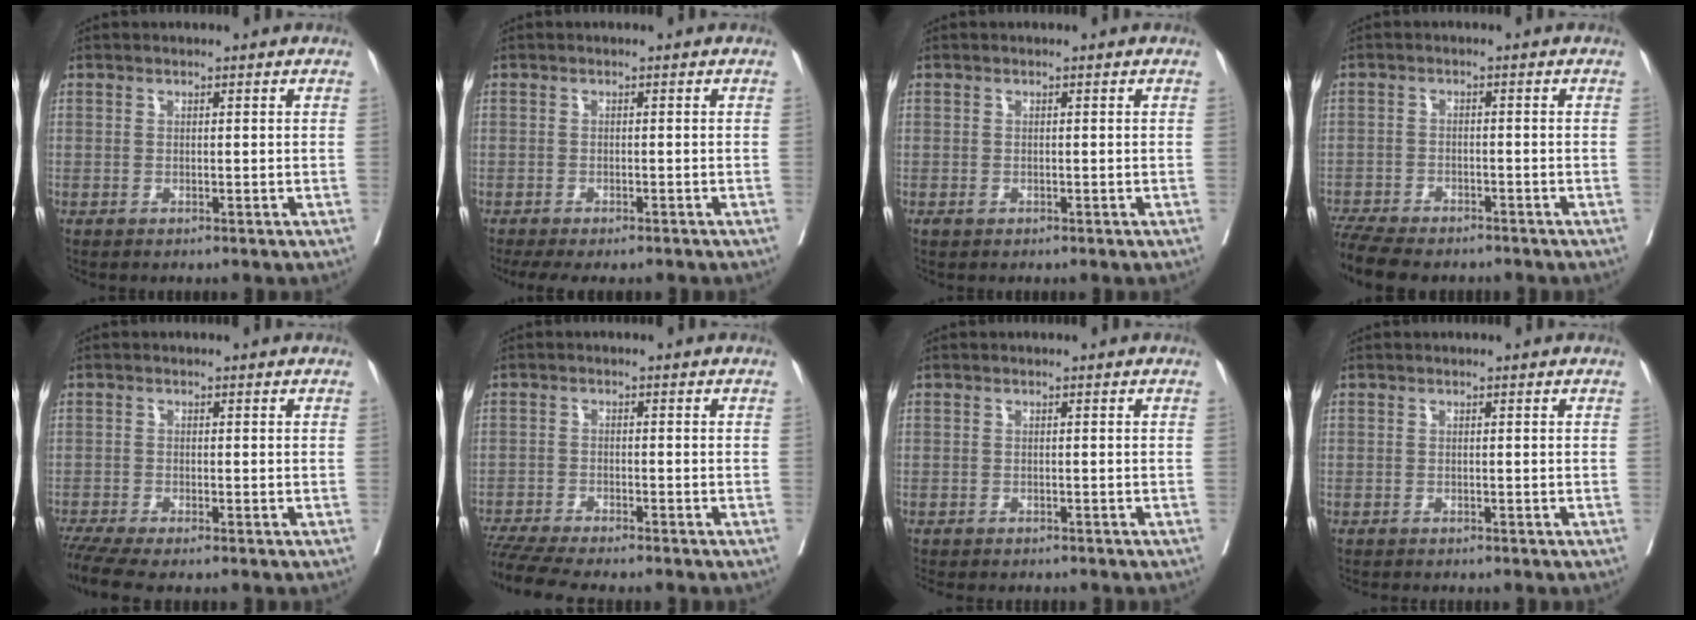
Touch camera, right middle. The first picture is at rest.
{"total": 7.1, "force": [-5.9, 2.1, 3.3], "torque": [-0.041, -0.007, -0.086]}
{"total": 0.6, "force": [-0.3, 0.4, 0.3], "torque": [-0.007, 0.000, -0.003]}
{"total": 11.2, "force": [-9.7, 2.9, 4.8], "torque": [-0.090, -0.008, -0.151]}
{"total": 5.0, "force": [-4.2, -0.1, 2.6], "torque": [-0.043, -0.012, -0.077]}
{"total": 10.2, "force": [-9.1, 0.4, 4.6], "torque": [-0.067, -0.015, -0.147]}
{"total": 6.6, "force": [-5.9, 1.8, 2.4], "torque": [-0.027, -0.005, -0.078]}
{"total": 1.8, "force": [-1.7, 0.3, 0.6], "torque": [-0.011, -0.003, -0.023]}